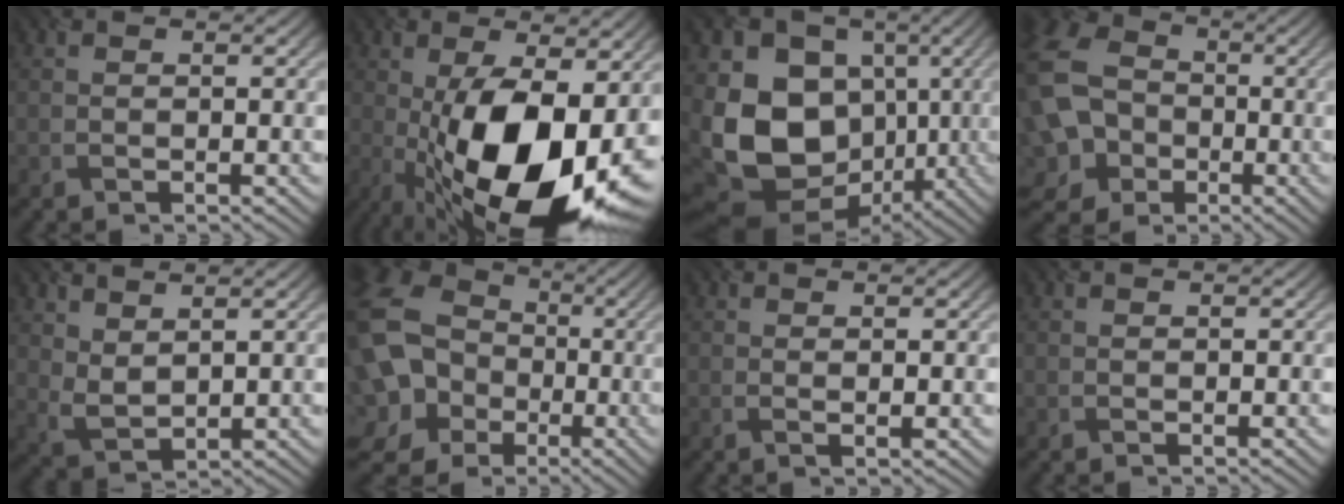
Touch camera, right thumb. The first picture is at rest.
{"total": 18.7, "force": [-3.4, 8.4, 16.3], "torque": [-0.282, -0.025, -0.044]}
{"total": 15.0, "force": [-1.2, 11.9, 9.0], "torque": [-0.197, -0.020, -0.018]}
{"total": 16.1, "force": [-2.9, 13.3, 8.5], "torque": [-0.250, -0.023, -0.077]}
{"total": 3.7, "force": [2.6, 1.6, 2.1], "torque": [-0.056, -0.004, 0.058]}
{"total": 20.5, "force": [-1.6, 17.8, 10.1], "torque": [-0.280, -0.027, -0.061]}
{"total": 1.1, "force": [0.3, 0.1, 1.0], "torque": [-0.022, 0.000, 0.004]}
{"total": 0.0}